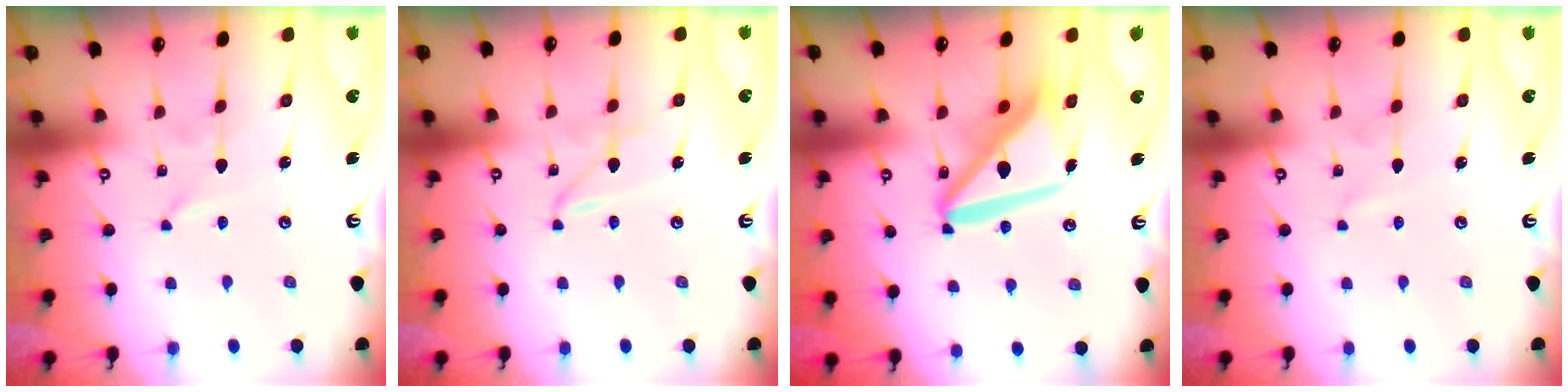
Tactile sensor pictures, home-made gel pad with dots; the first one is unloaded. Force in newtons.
{"total": 1.6, "press": 1.6, "slide": 0.3}
{"total": 15.6, "press": 15.5, "slide": 2.1}
{"total": 0.6, "press": 0.6, "slide": 0.1}